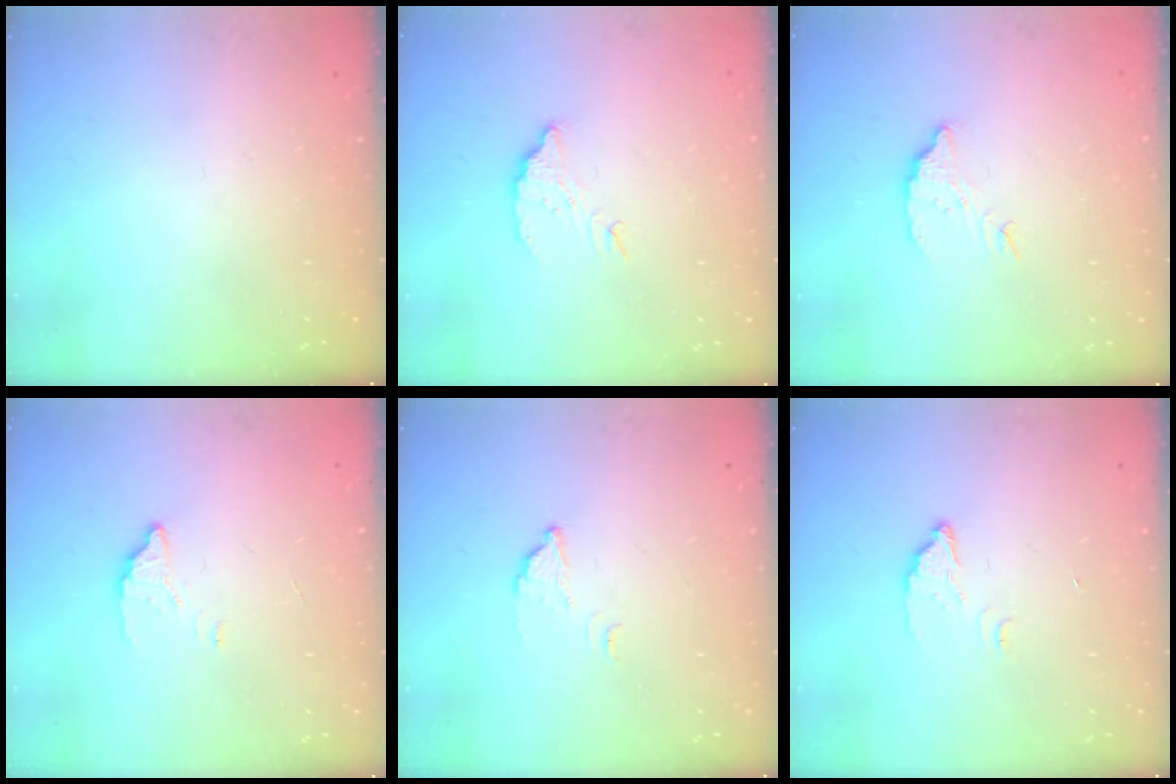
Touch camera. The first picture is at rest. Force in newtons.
{"total": 4.4, "press": 4.4, "slide": 0.2}
{"total": 4.4, "press": 4.4, "slide": 0.2}
{"total": 1.9, "press": 1.9, "slide": 0.0}
{"total": 2.5, "press": 2.5, "slide": 0.1}
{"total": 2.9, "press": 2.9, "slide": 0.4}